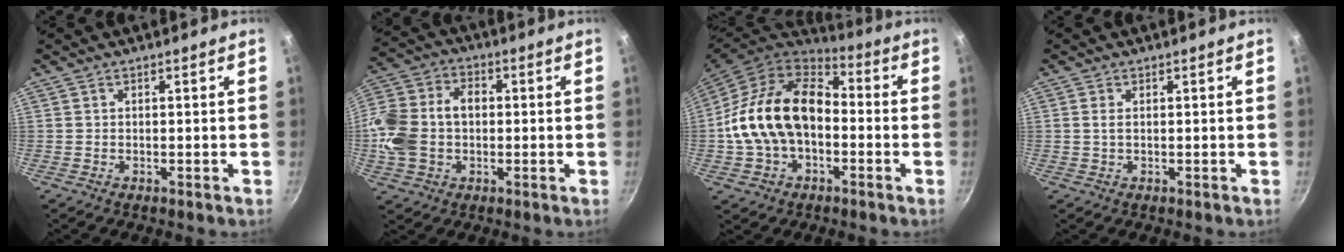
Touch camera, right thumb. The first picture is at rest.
{"total": 16.2, "force": [-0.4, 11.9, 10.9], "torque": [-0.224, 0.037, -0.016]}
{"total": 19.2, "force": [-1.5, 13.0, 14.0], "torque": [-0.238, 0.045, -0.037]}
{"total": 1.3, "force": [0.2, 0.7, 1.1], "torque": [-0.023, 0.001, 0.002]}